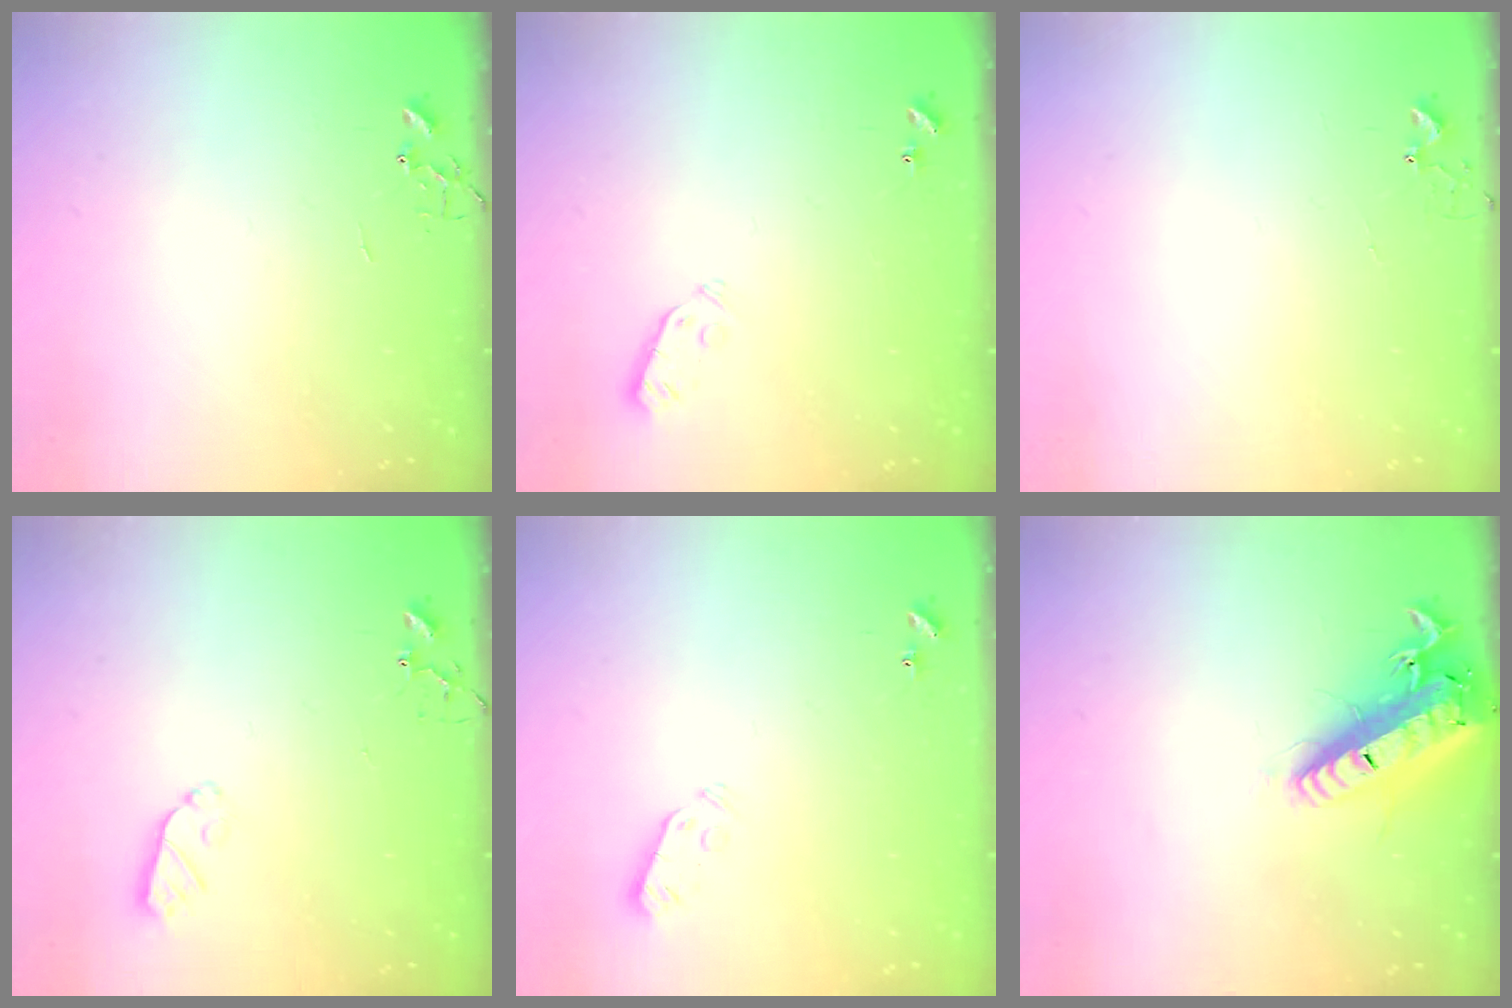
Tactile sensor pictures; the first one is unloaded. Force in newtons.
{"total": 3.3, "press": 3.1, "slide": 1.0}
{"total": 2.9, "press": 2.9, "slide": 0.3}
{"total": 6.2, "press": 6.2, "slide": 0.0}
{"total": 3.7, "press": 3.6, "slide": 0.6}
{"total": 20.0, "press": 19.7, "slide": 4.0}